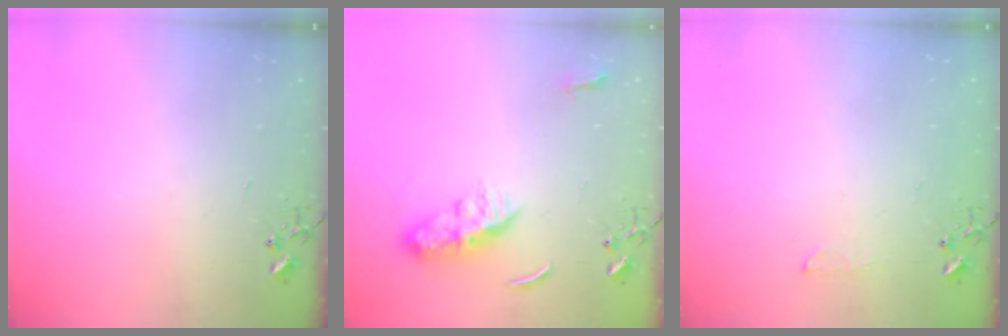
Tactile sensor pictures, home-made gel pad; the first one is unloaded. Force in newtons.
{"total": 9.1, "press": 9.1, "slide": 0.4}
{"total": 6.1, "press": 6.1, "slide": 0.7}